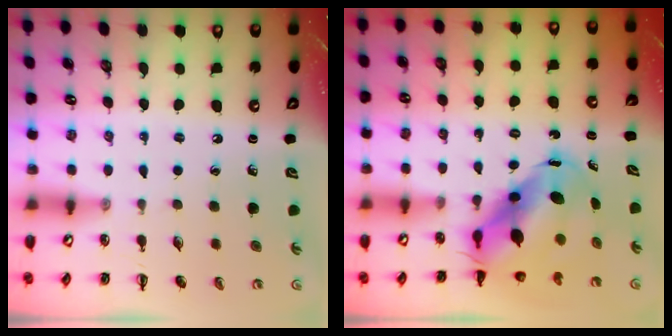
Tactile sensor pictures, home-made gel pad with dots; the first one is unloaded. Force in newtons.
{"total": 8.7, "press": 8.5, "slide": 1.9}